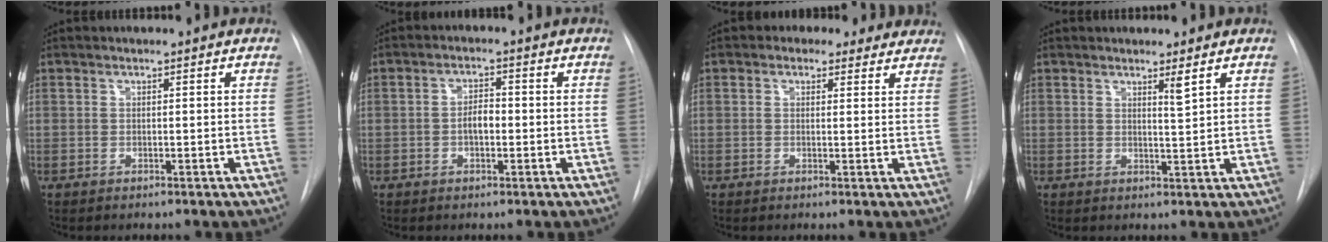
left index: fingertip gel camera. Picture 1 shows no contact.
{"total": 2.9, "force": [-0.6, 1.4, 2.4], "torque": [-0.041, 0.005, -0.010]}
{"total": 5.5, "force": [4.1, 3.3, 1.3], "torque": [-0.006, 0.016, 0.043]}
{"total": 1.8, "force": [1.3, -0.4, 1.2], "torque": [-0.022, -0.015, 0.022]}